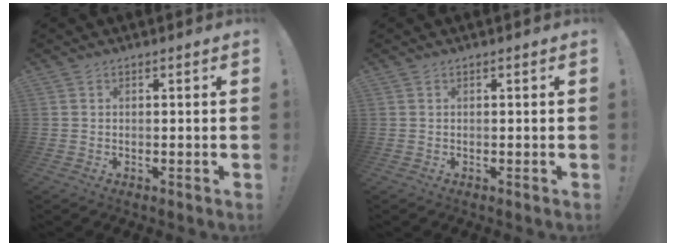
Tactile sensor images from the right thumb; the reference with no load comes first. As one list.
[{"total": 0.0}]